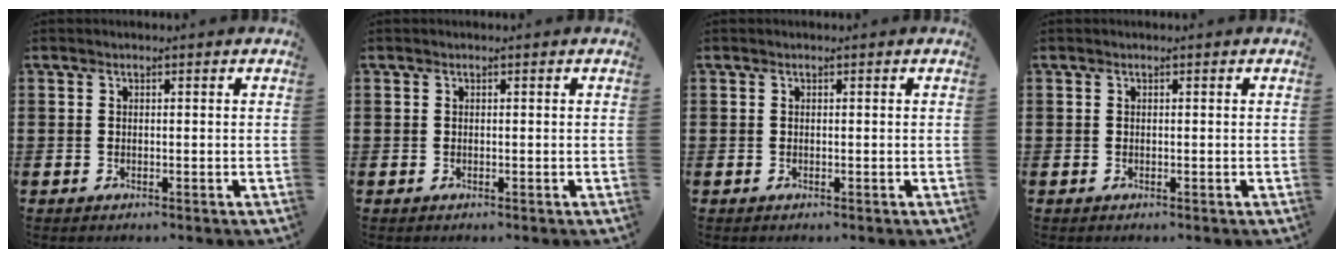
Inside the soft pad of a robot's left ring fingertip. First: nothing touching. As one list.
[{"total": 0.0}, {"total": 0.0}, {"total": 0.0}]